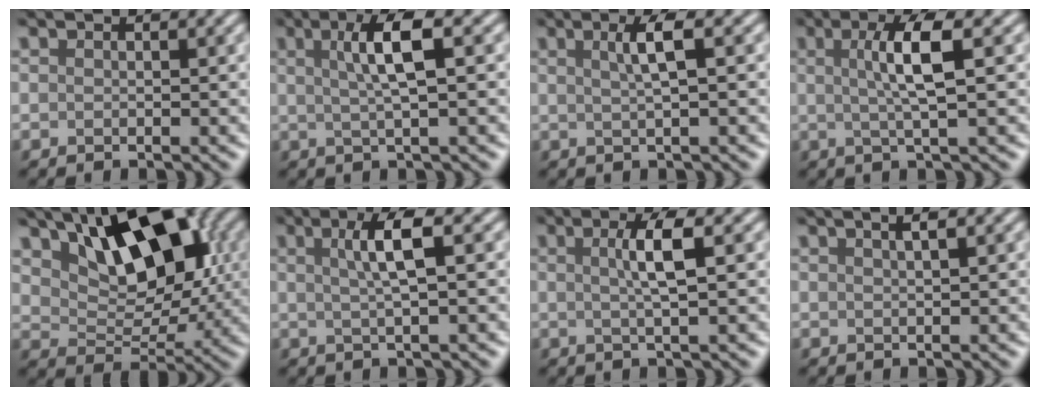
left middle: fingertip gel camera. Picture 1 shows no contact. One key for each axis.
{"total": 4.1, "fx": 0.7, "fy": 0.6, "fz": 4.0, "tx": -0.072, "ty": 0.007, "tz": 0.018}
{"total": 2.5, "fx": 0.4, "fy": 0.4, "fz": 2.5, "tx": -0.040, "ty": 0.009, "tz": 0.011}
{"total": 4.1, "fx": 0.3, "fy": 0.5, "fz": 4.0, "tx": -0.076, "ty": 0.005, "tz": 0.012}
{"total": 10.0, "fx": 3.8, "fy": 5.3, "fz": 7.5, "tx": -0.122, "ty": 0.012, "tz": 0.069}
{"total": 3.5, "fx": 0.5, "fy": 0.5, "fz": 3.5, "tx": -0.060, "ty": 0.007, "tz": 0.015}
{"total": 3.1, "fx": 0.2, "fy": 0.4, "fz": 3.0, "tx": -0.053, "ty": 0.007, "tz": 0.008}
{"total": 2.7, "fx": 1.4, "fy": 1.1, "fz": 2.1, "tx": -0.009, "ty": 0.016, "tz": -0.002}